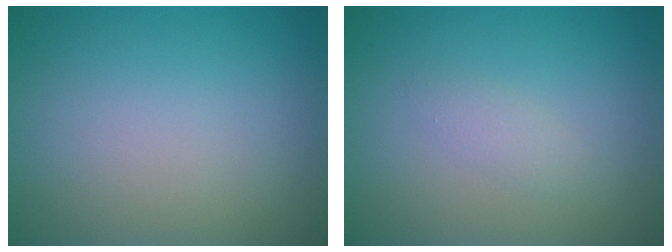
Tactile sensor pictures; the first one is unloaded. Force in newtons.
{"total": 1.1, "press": 1.1, "slide": 0.0}